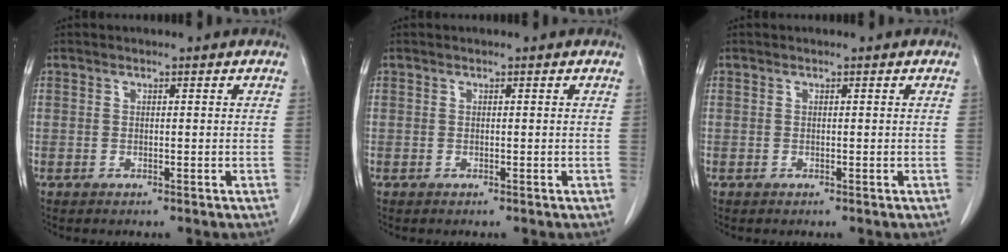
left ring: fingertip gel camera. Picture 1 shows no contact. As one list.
[{"total": 0.0}, {"total": 0.0}]